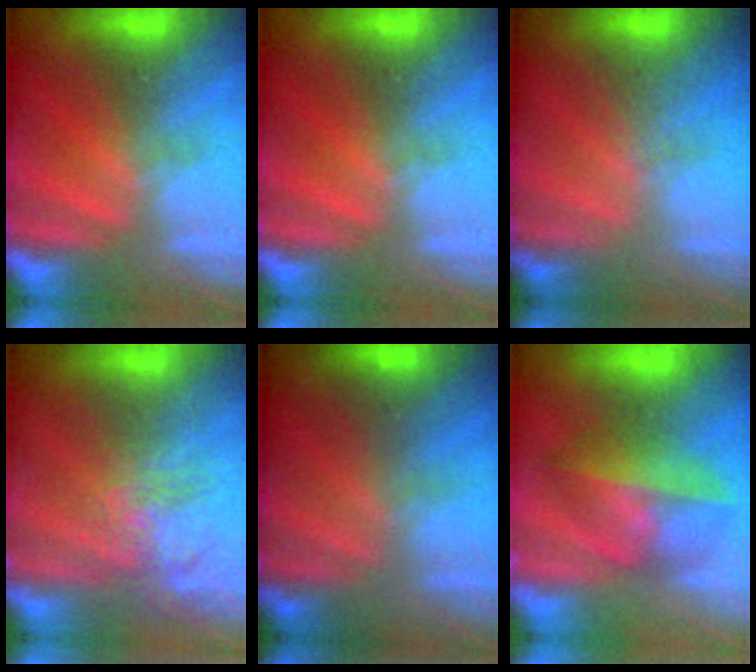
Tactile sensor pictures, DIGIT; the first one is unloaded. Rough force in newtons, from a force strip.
{"total": 0.0}
{"total": 2.9}
{"total": 3.5}
{"total": 2.4}
{"total": 4.4}